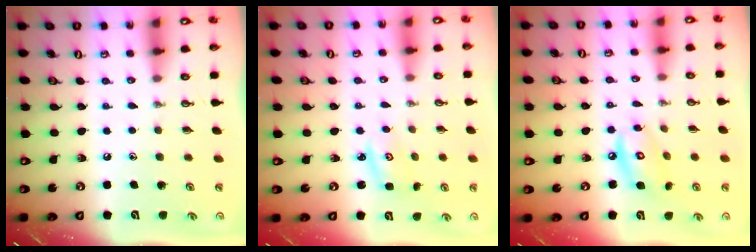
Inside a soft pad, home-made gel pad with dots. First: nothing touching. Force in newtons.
{"total": 2.8, "press": 2.8, "slide": 0.4}
{"total": 9.2, "press": 9.2, "slide": 0.6}